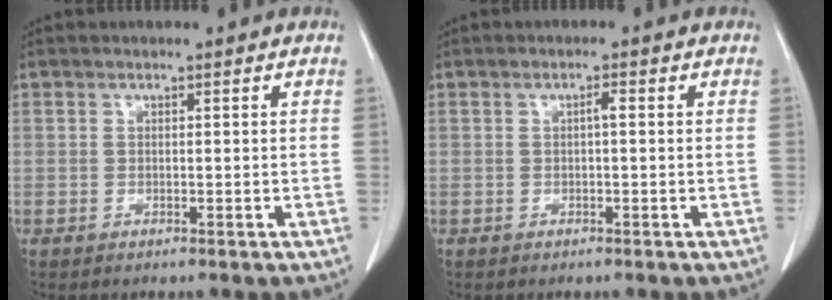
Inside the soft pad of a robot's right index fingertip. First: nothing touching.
{"total": 1.1, "force": [0.1, 0.1, 1.1], "torque": [-0.018, 0.003, 0.001]}